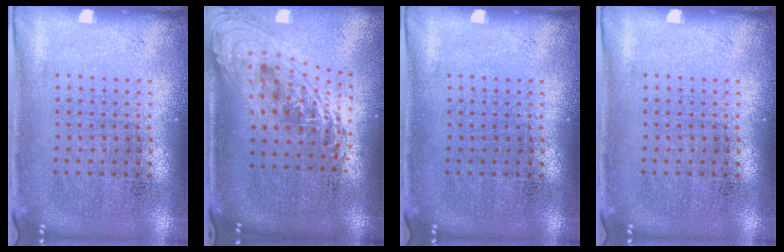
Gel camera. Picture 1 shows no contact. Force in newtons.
{"total": 2.2, "press": 1.6, "slide": 1.6}
{"total": 0.0}
{"total": 0.0}